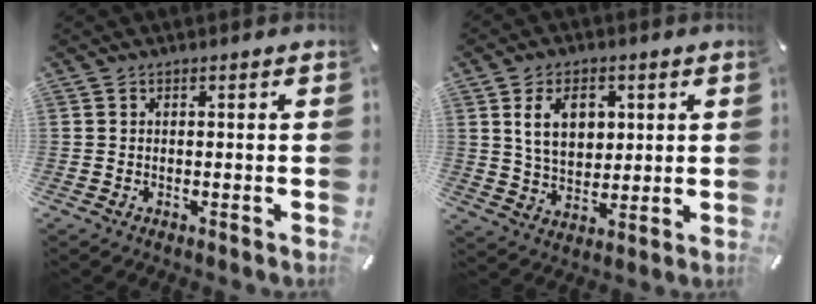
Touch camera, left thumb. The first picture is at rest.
{"total": 9.4, "force": [3.1, 6.8, 5.8], "torque": [-0.107, 0.002, 0.051]}